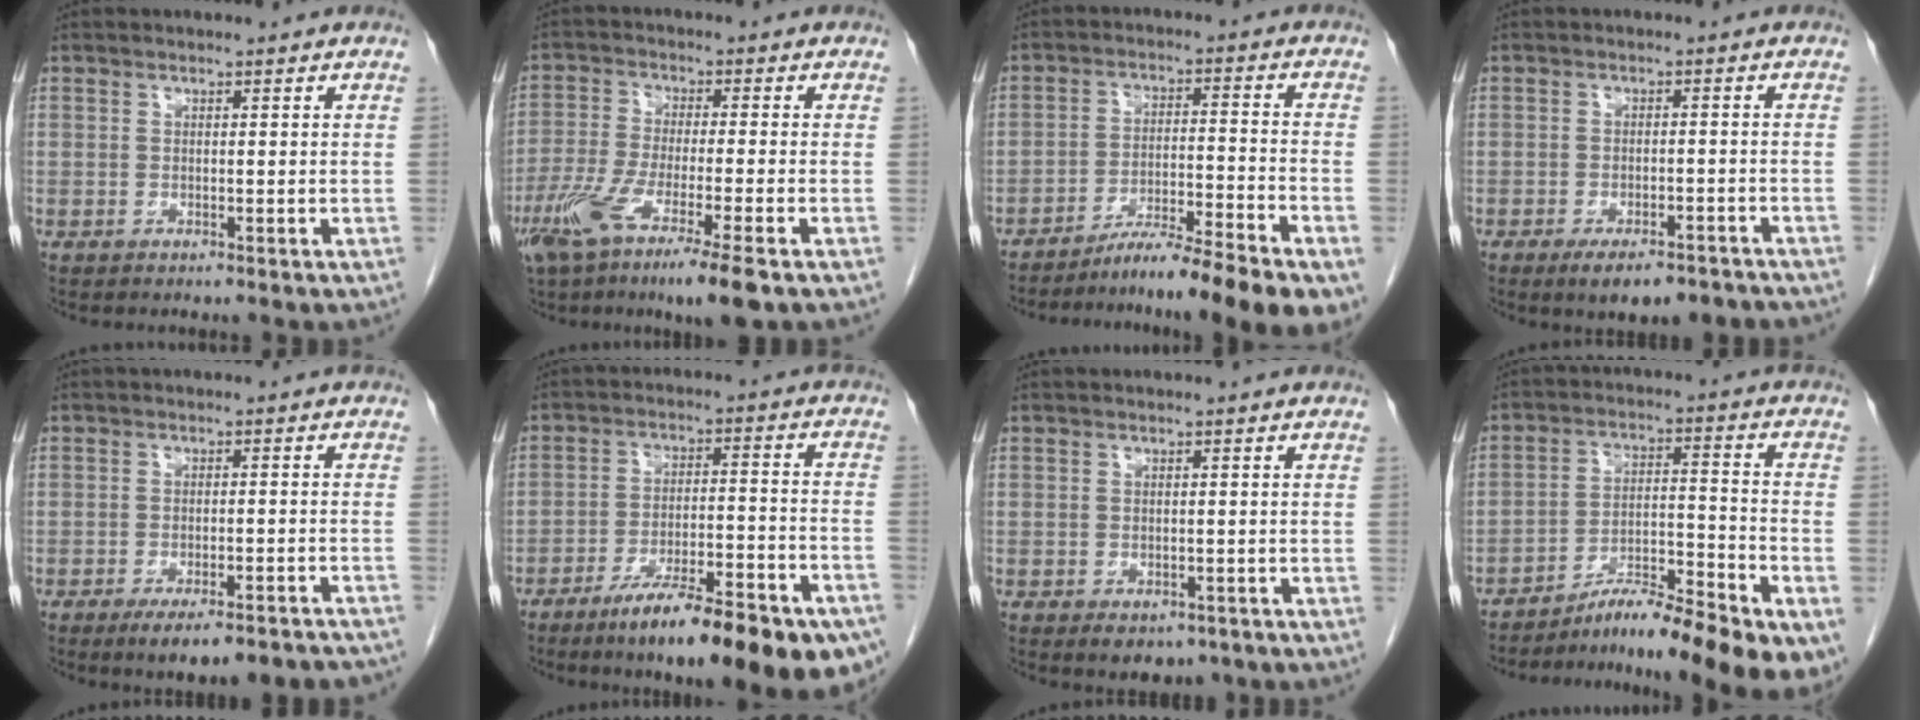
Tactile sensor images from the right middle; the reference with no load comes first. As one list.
[{"total": 12.4, "force": [-7.0, 0.6, 10.3], "torque": [-0.195, -0.038, -0.123]}, {"total": 13.4, "force": [-10.8, -0.6, 8.0], "torque": [-0.103, -0.003, -0.172]}, {"total": 8.0, "force": [-6.3, 2.5, 4.2], "torque": [-0.051, 0.001, -0.085]}, {"total": 12.6, "force": [-10.4, 2.7, 6.5], "torque": [-0.058, 0.004, -0.131]}, {"total": 21.4, "force": [-14.9, 3.6, 15.0], "torque": [-0.152, 0.011, -0.224]}, {"total": 3.8, "force": [-2.5, 2.2, 1.9], "torque": [-0.016, -0.002, -0.026]}, {"total": 15.0, "force": [-11.9, 0.9, 9.1], "torque": [-0.113, 0.018, -0.194]}]